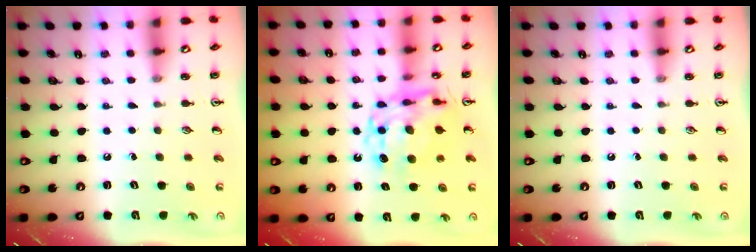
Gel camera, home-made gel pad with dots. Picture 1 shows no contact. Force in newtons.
{"total": 12.6, "press": 12.6, "slide": 1.1}
{"total": 0.0}